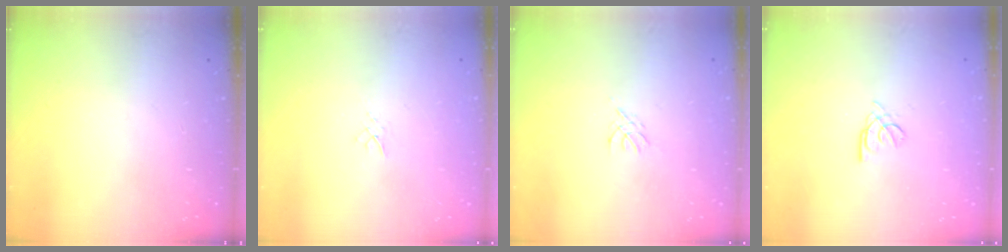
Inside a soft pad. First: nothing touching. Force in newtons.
{"total": 3.1, "press": 3.0, "slide": 0.5}
{"total": 2.8, "press": 2.7, "slide": 0.6}
{"total": 2.2, "press": 2.1, "slide": 0.6}